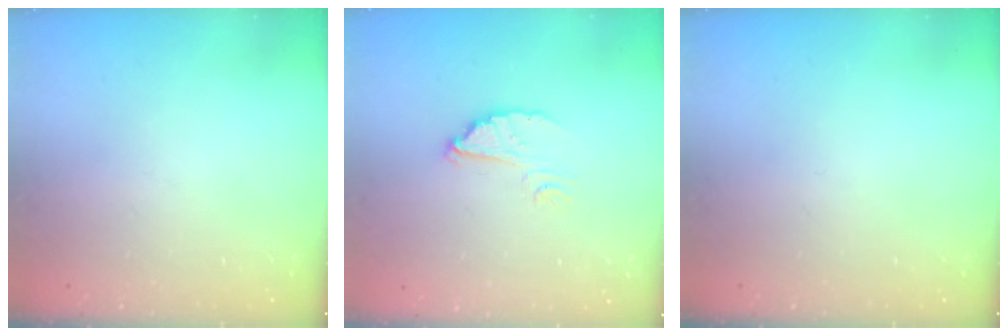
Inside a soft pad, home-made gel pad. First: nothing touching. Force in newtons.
{"total": 5.1, "press": 5.1, "slide": 0.4}
{"total": 0.0}